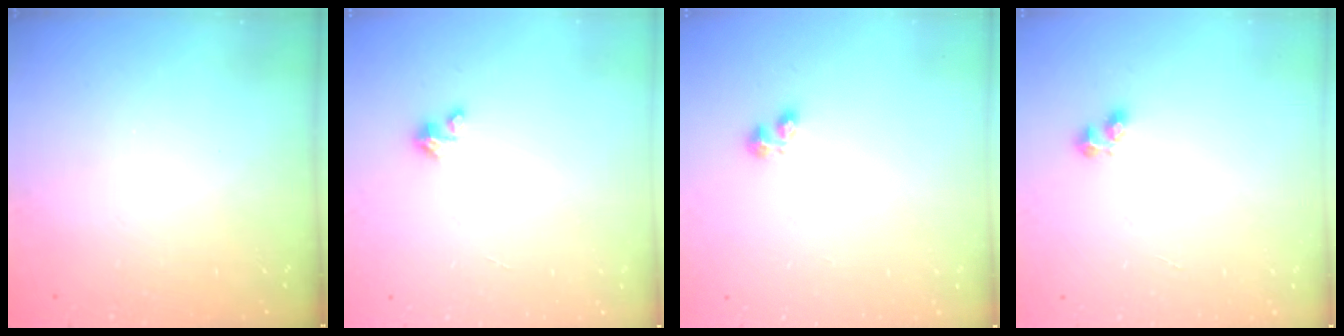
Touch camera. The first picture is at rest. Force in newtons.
{"total": 2.6, "press": 2.6, "slide": 0.2}
{"total": 2.7, "press": 2.6, "slide": 0.6}
{"total": 3.4, "press": 3.2, "slide": 1.2}